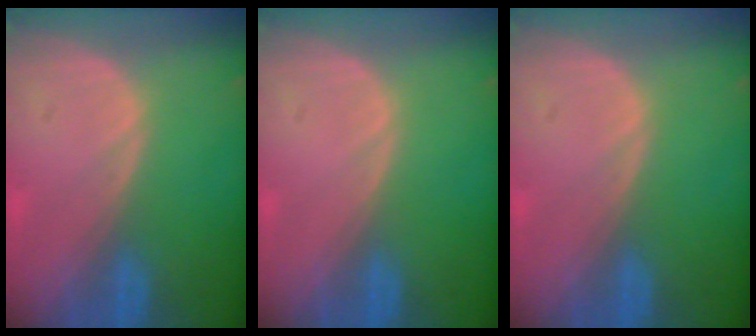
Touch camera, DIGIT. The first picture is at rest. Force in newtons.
{"total": 0.0}
{"total": 0.0}